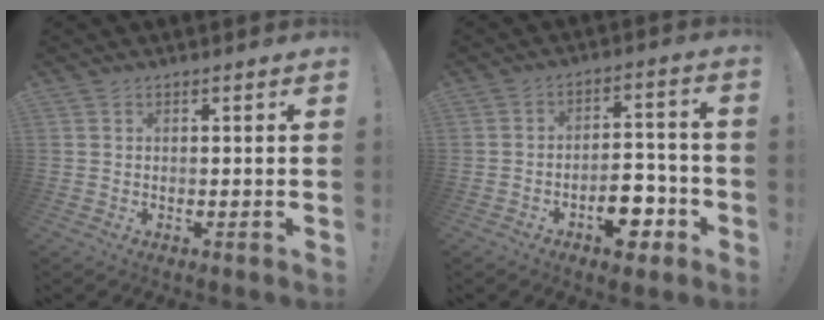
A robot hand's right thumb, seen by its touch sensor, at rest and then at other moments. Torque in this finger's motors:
{"motor_torque": [2.36, 2.64, 1.00, -1.76, 0.14]}